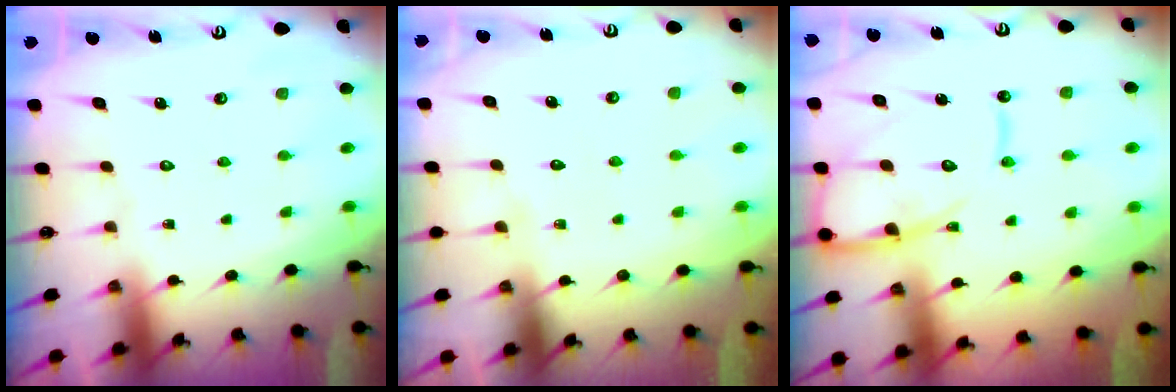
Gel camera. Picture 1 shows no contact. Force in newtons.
{"total": 3.5, "press": 3.5, "slide": 0.4}
{"total": 12.9, "press": 12.9, "slide": 1.1}